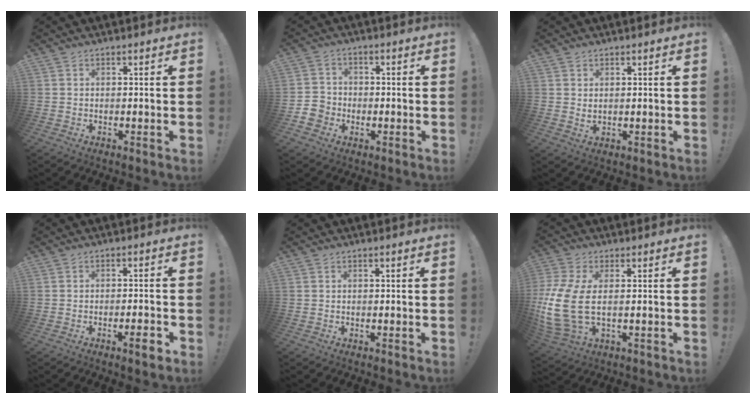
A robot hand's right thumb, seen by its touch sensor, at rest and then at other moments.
{"total": 5.5, "force": [-2.2, 4.8, 1.6], "torque": [-0.037, 0.017, -0.039]}
{"total": 1.6, "force": [0.9, 0.7, 1.0], "torque": [-0.013, -0.004, 0.015]}
{"total": 4.7, "force": [-2.4, 0.7, 4.0], "torque": [-0.062, 0.007, -0.036]}
{"total": 0.0}
{"total": 14.0, "force": [0.6, 7.5, 11.8], "torque": [-0.268, -0.014, 0.018]}